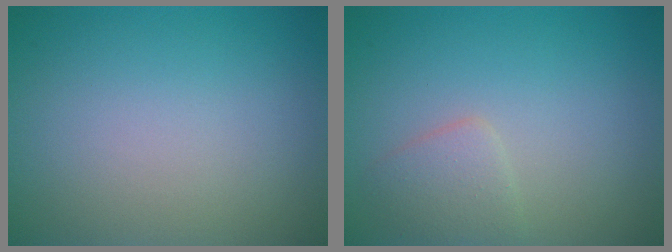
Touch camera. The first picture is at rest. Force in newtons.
{"total": 1.9, "press": 1.9, "slide": 0.0}